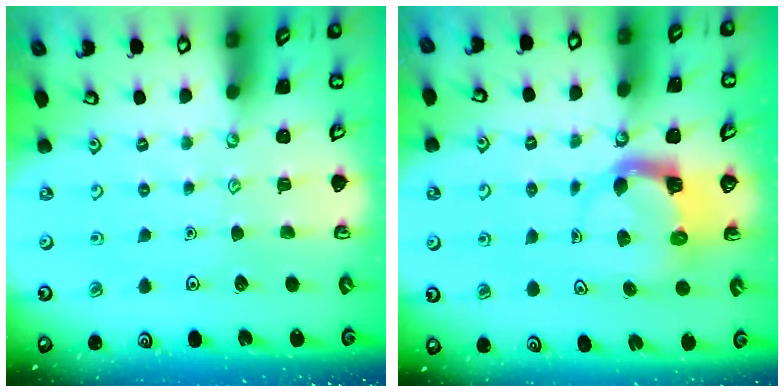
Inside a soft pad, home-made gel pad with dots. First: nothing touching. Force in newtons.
{"total": 3.8, "press": 3.7, "slide": 0.7}